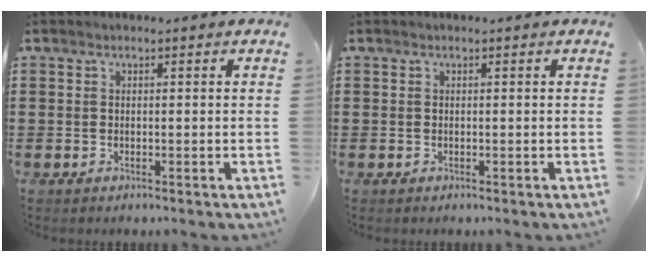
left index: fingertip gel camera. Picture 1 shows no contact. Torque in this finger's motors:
{"motor_torque": [0.00, 0.00, 0.00, 0.00]}